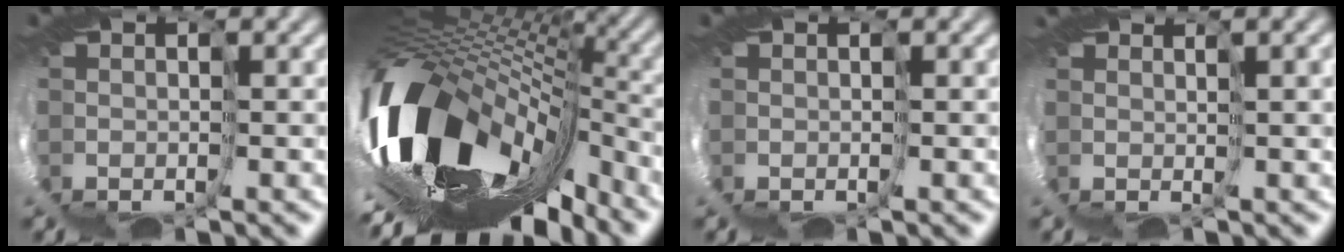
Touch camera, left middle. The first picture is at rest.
{"total": 9.1, "force": [-2.8, 2.8, 8.2], "torque": [-0.159, -0.012, -0.043]}
{"total": 0.0}
{"total": 2.6, "force": [2.0, -1.7, 0.3], "torque": [-0.001, 0.001, 0.041]}